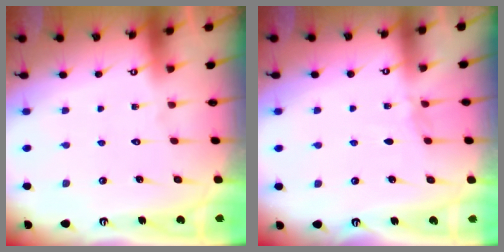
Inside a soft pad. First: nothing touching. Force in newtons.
{"total": 3.0, "press": 2.9, "slide": 0.5}